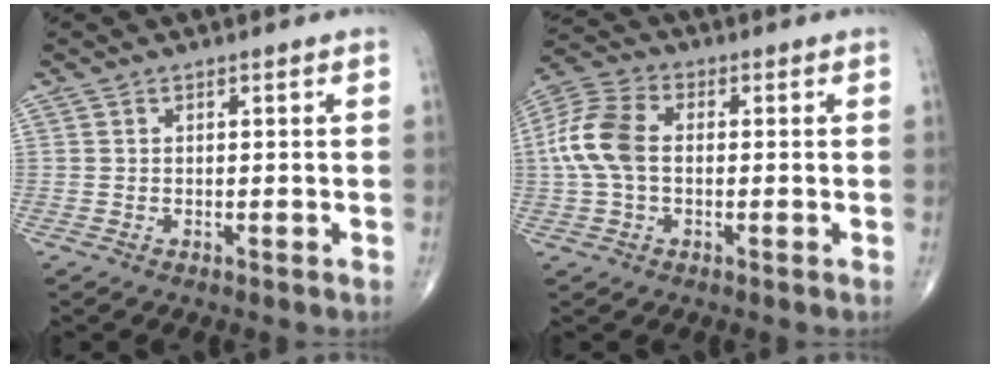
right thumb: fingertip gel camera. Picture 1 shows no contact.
{"total": 9.9, "force": [0.0, 6.3, 7.7], "torque": [-0.173, 0.025, -0.007]}